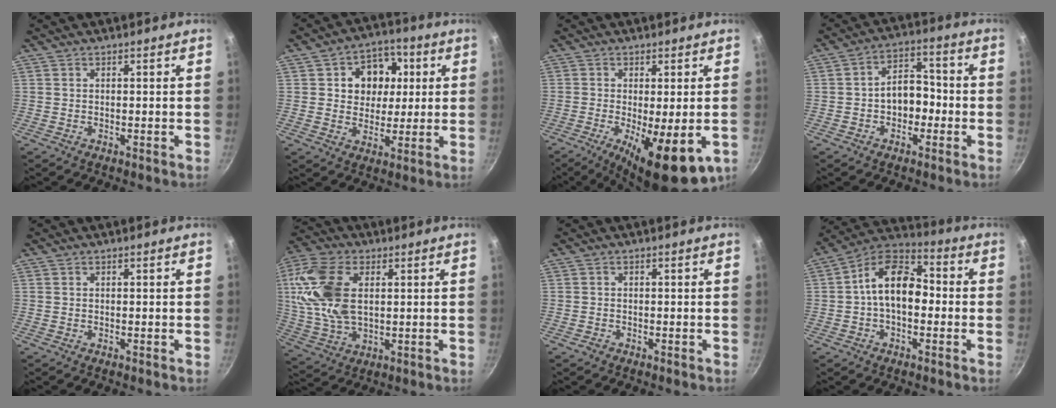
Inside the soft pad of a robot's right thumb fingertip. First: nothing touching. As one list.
[{"total": 11.0, "force": [2.4, 8.7, 6.2], "torque": [-0.037, 0.005, 0.035]}, {"total": 14.8, "force": [-5.4, 4.9, 12.9], "torque": [-0.172, -0.020, -0.068]}, {"total": 8.0, "force": [-1.4, 5.6, 5.5], "torque": [-0.056, 0.033, -0.036]}, {"total": 0.0}, {"total": 16.5, "force": [3.1, 9.3, 13.2], "torque": [-0.295, 0.004, 0.060]}, {"total": 0.9, "force": [-0.6, 0.6, 0.2], "torque": [-0.003, 0.001, -0.014]}, {"total": 13.2, "force": [-0.1, 8.2, 10.4], "torque": [-0.150, 0.041, -0.018]}]